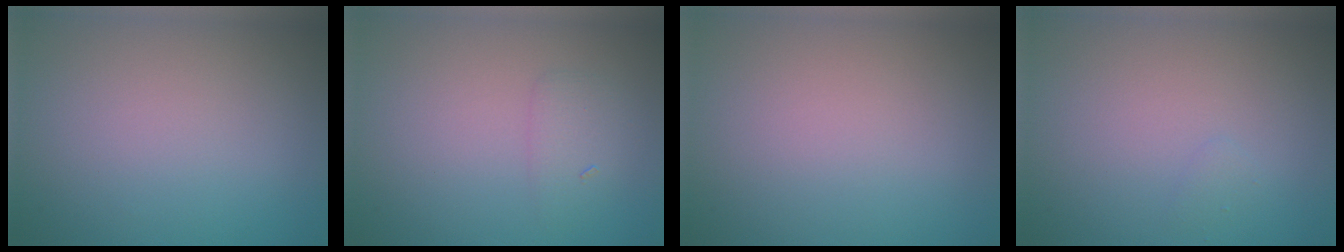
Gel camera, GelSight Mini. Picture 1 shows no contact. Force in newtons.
{"total": 1.5, "press": 1.5, "slide": 0.1}
{"total": 0.0}
{"total": 0.5, "press": 0.5, "slide": 0.1}